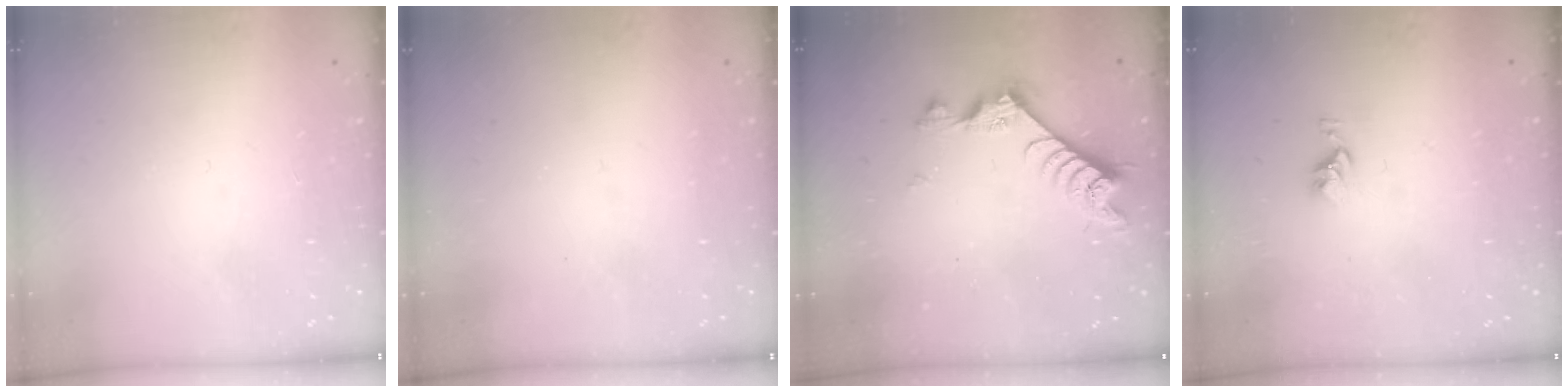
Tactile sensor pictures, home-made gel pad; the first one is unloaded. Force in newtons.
{"total": 0.0}
{"total": 7.0, "press": 7.0, "slide": 0.7}
{"total": 4.0, "press": 4.0, "slide": 0.5}